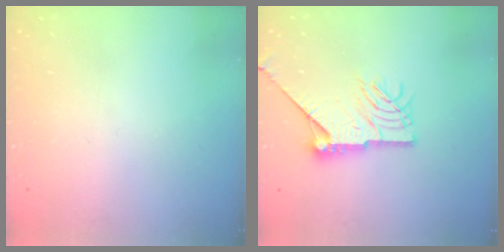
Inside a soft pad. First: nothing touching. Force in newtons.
{"total": 16.6, "press": 16.6, "slide": 0.7}